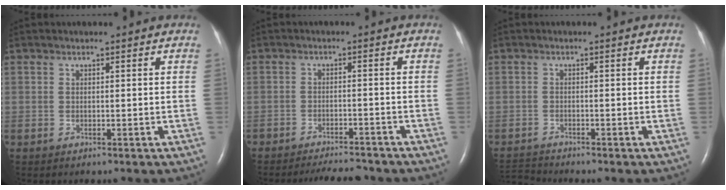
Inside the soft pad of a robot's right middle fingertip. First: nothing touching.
{"total": 6.6, "force": [-6.2, 1.2, 1.8], "torque": [-0.025, -0.007, -0.090]}
{"total": 2.9, "force": [-2.8, -0.7, -0.3], "torque": [-0.001, -0.019, -0.052]}